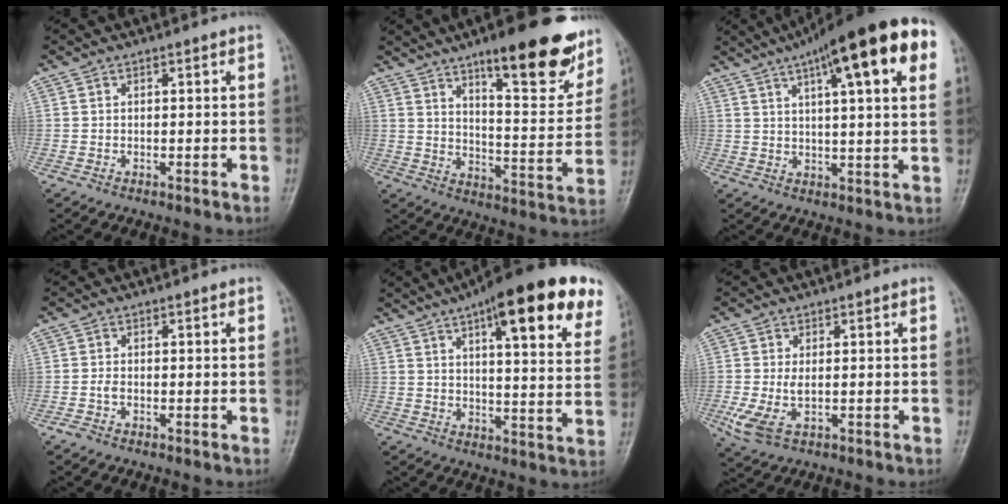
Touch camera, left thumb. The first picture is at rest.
{"total": 20.4, "force": [12.9, 5.7, 14.8], "torque": [-0.160, -0.066, 0.187]}
{"total": 21.3, "force": [9.6, 5.1, 18.3], "torque": [-0.259, 0.010, 0.133]}
{"total": 1.6, "force": [-0.9, 0.8, 1.0], "torque": [-0.031, 0.003, -0.022]}
{"total": 22.8, "force": [12.9, 6.3, 17.8], "torque": [-0.219, -0.022, 0.165]}
{"total": 5.2, "force": [-1.1, 2.7, 4.4], "torque": [-0.111, -0.005, -0.016]}